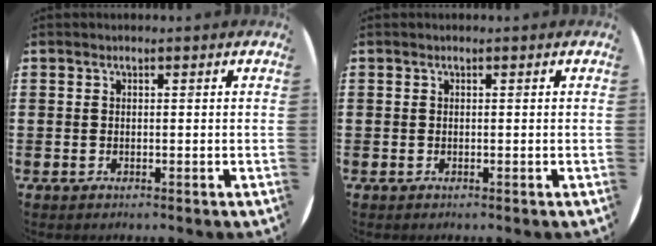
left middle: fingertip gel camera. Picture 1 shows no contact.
{"total": 0.0}